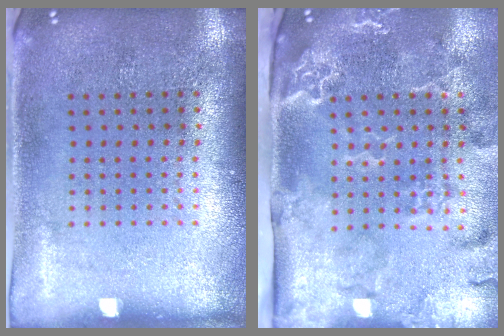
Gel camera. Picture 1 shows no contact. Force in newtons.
{"total": 3.1, "press": 2.4, "slide": 1.9}